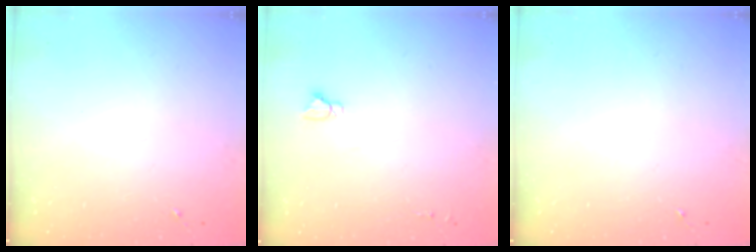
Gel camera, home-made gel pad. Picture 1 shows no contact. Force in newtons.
{"total": 3.6, "press": 3.6, "slide": 0.3}
{"total": 0.0}